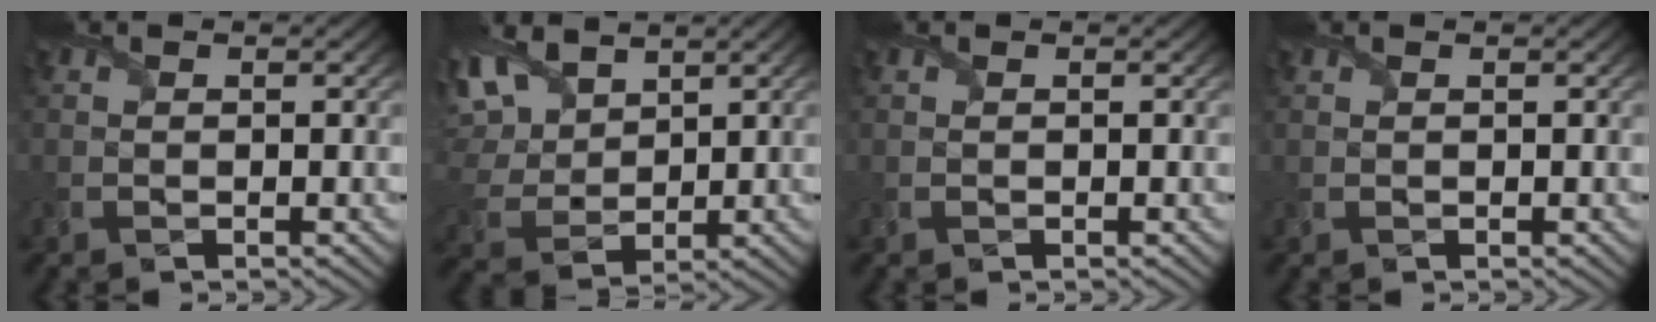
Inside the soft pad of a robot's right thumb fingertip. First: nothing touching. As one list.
[{"total": 10.1, "force": [5.0, 5.9, 6.4], "torque": [-0.191, 0.019, 0.095]}, {"total": 0.0}, {"total": 0.0}]